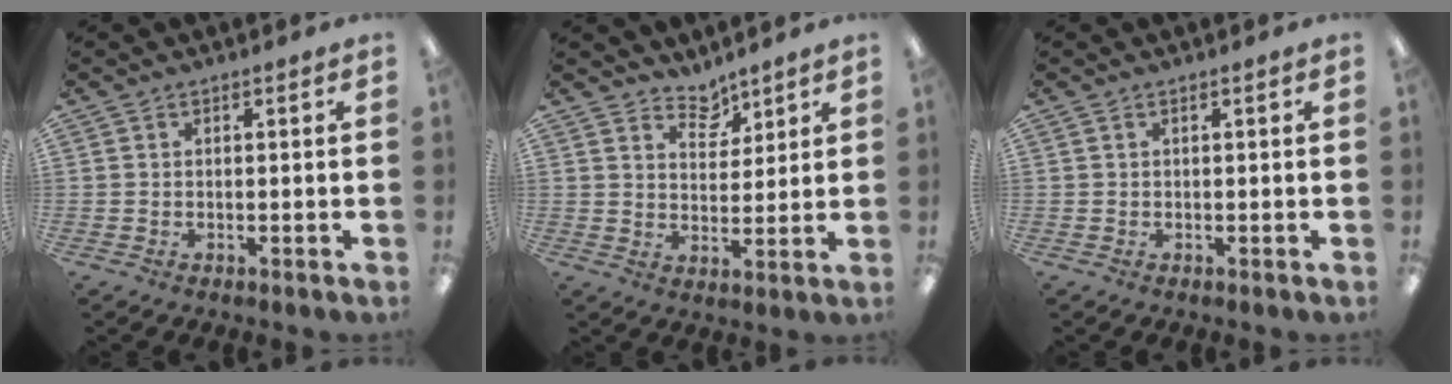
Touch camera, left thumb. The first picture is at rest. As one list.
[{"total": 5.6, "force": [4.9, 2.5, 0.7], "torque": [-0.007, -0.034, 0.089]}, {"total": 0.0}]